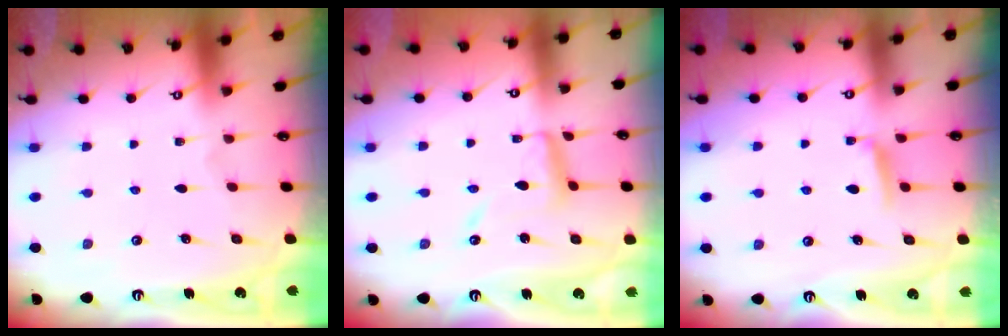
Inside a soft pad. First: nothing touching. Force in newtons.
{"total": 10.6, "press": 10.6, "slide": 1.0}
{"total": 4.8, "press": 4.7, "slide": 0.6}